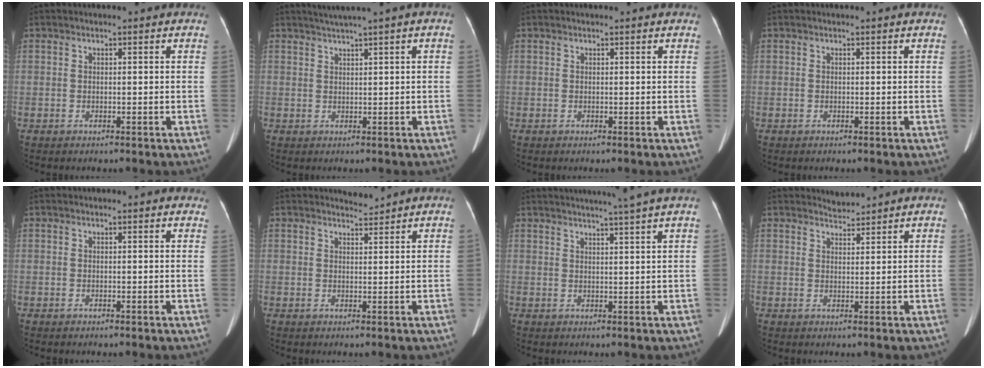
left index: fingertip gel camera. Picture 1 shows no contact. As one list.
[{"total": 2.1, "force": [1.5, -0.3, 1.5], "torque": [-0.029, 0.011, 0.034]}, {"total": 0.7, "force": [0.7, 0.1, 0.2], "torque": [-0.013, 0.004, 0.006]}, {"total": 0.0}, {"total": 2.9, "force": [2.6, 0.9, 0.9], "torque": [-0.011, 0.004, 0.014]}, {"total": 1.7, "force": [1.7, -0.3, -0.3], "torque": [-0.003, -0.005, 0.031]}, {"total": 7.7, "force": [6.5, -1.8, 3.7], "torque": [-0.048, 0.005, 0.077]}, {"total": 1.9, "force": [1.9, -0.2, -0.4], "torque": [-0.001, 0.000, 0.037]}]